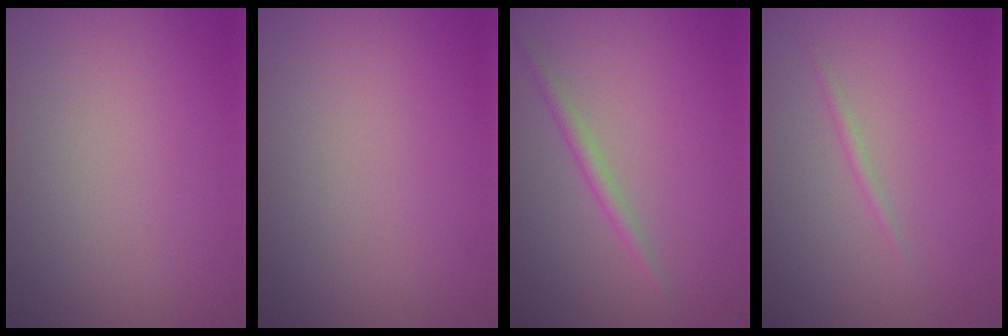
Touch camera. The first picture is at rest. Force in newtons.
{"total": 0.0}
{"total": 1.4, "press": 1.4, "slide": 0.1}
{"total": 0.6, "press": 0.6, "slide": 0.1}